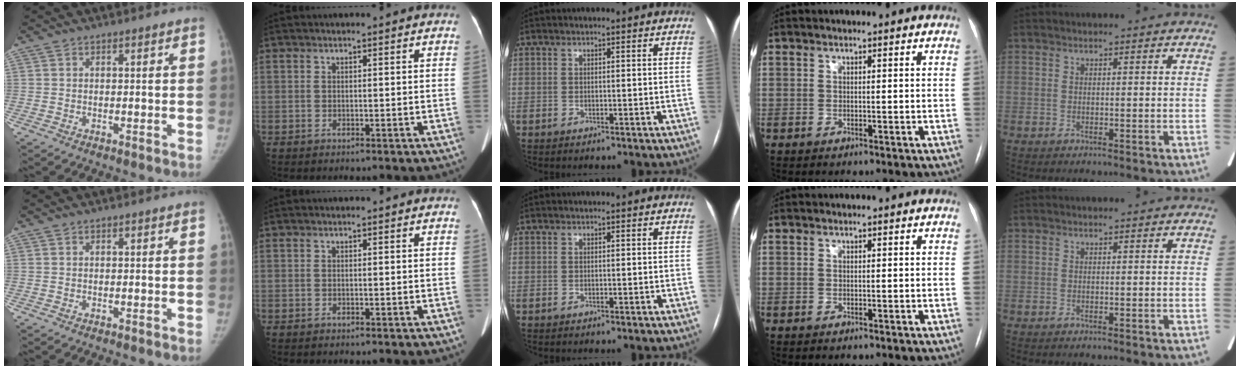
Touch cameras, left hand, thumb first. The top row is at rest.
{}